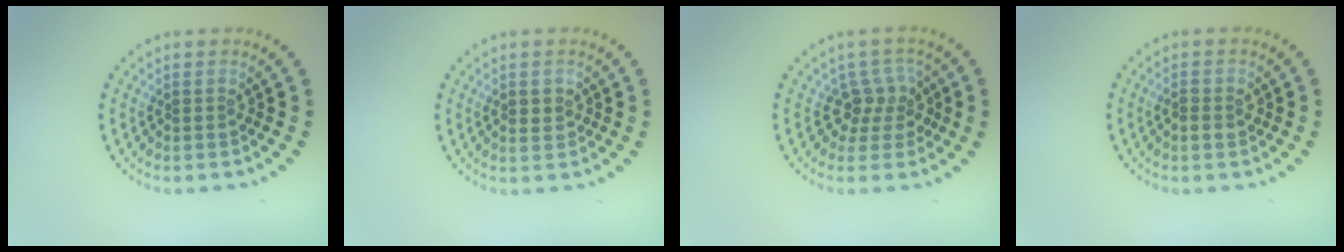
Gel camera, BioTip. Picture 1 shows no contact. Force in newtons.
{"total": 1.1, "press": 1.1, "slide": 0.1}
{"total": 2.7, "press": 2.1, "slide": 1.7}
{"total": 1.5, "press": 1.5, "slide": 0.1}